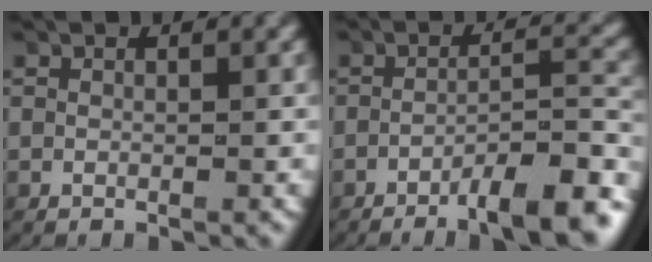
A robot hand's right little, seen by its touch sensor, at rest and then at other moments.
{"total": 7.1, "force": [-5.5, 1.4, 4.2], "torque": [-0.048, 0.001, -0.086]}